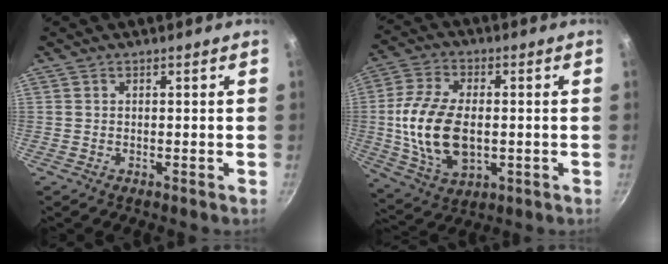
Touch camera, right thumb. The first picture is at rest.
{"total": 15.8, "force": [-0.8, 9.5, 12.7], "torque": [-0.237, 0.006, -0.009]}